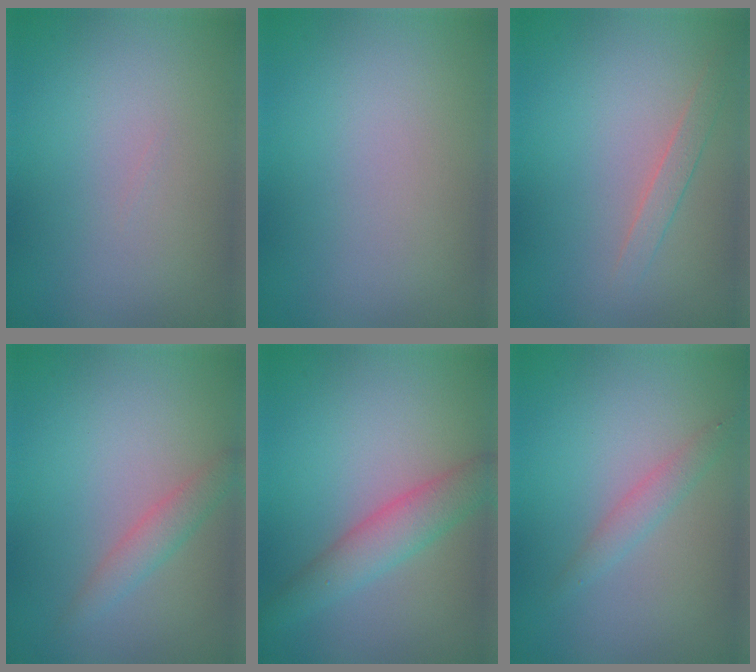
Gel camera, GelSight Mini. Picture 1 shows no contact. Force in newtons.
{"total": 0.0}
{"total": 1.3, "press": 1.3, "slide": 0.1}
{"total": 2.0, "press": 2.0, "slide": 0.0}
{"total": 3.5, "press": 3.5, "slide": 0.1}
{"total": 1.5, "press": 1.5, "slide": 0.1}